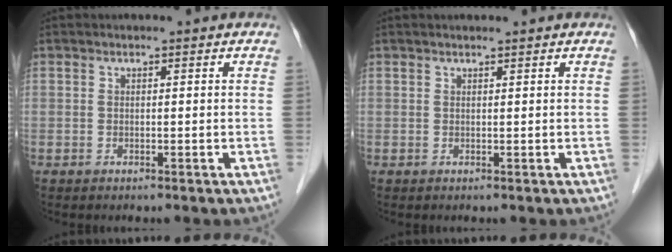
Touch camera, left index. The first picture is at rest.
{"total": 0.7, "force": [0.6, -0.1, 0.3], "torque": [-0.006, 0.004, 0.013]}